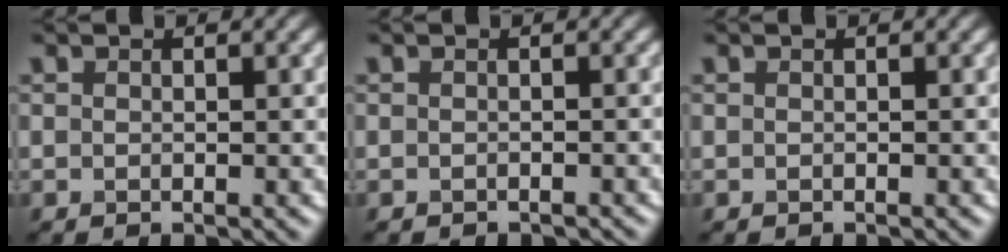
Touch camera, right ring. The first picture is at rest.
{"total": 0.7, "force": [-0.7, 0.1, 0.1], "torque": [0.000, -0.004, -0.012]}
{"total": 0.0}